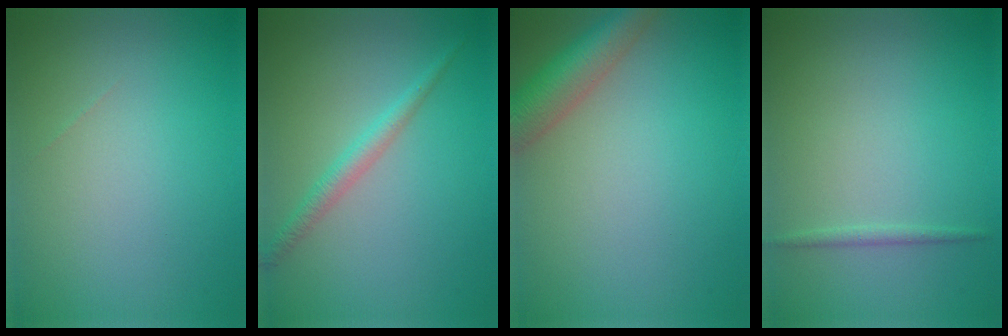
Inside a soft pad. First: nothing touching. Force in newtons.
{"total": 1.9, "press": 1.9, "slide": 0.1}
{"total": 4.6, "press": 4.6, "slide": 0.2}
{"total": 0.7, "press": 0.7, "slide": 0.0}